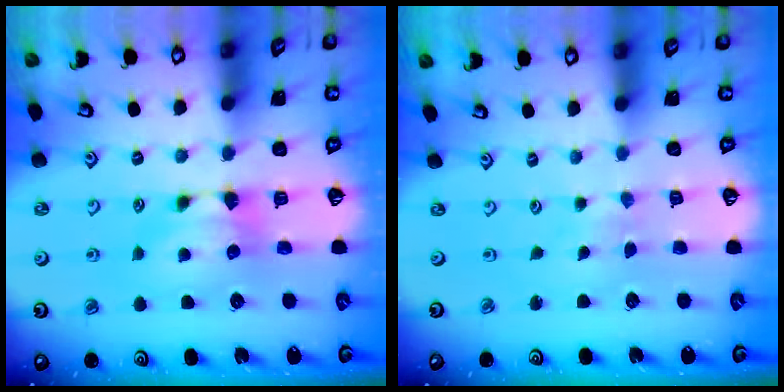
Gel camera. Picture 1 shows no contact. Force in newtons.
{"total": 4.6, "press": 4.6, "slide": 0.1}